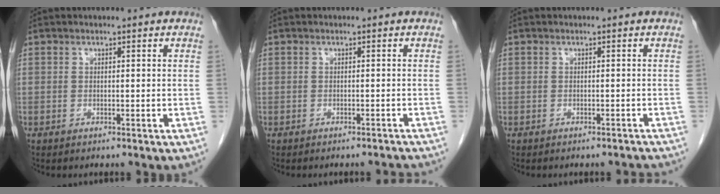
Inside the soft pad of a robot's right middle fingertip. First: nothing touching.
{"total": 2.6, "force": [-2.6, 0.0, 0.4], "torque": [-0.007, -0.008, -0.031]}
{"total": 2.2, "force": [-2.2, 0.2, 0.3], "torque": [-0.006, -0.006, -0.026]}